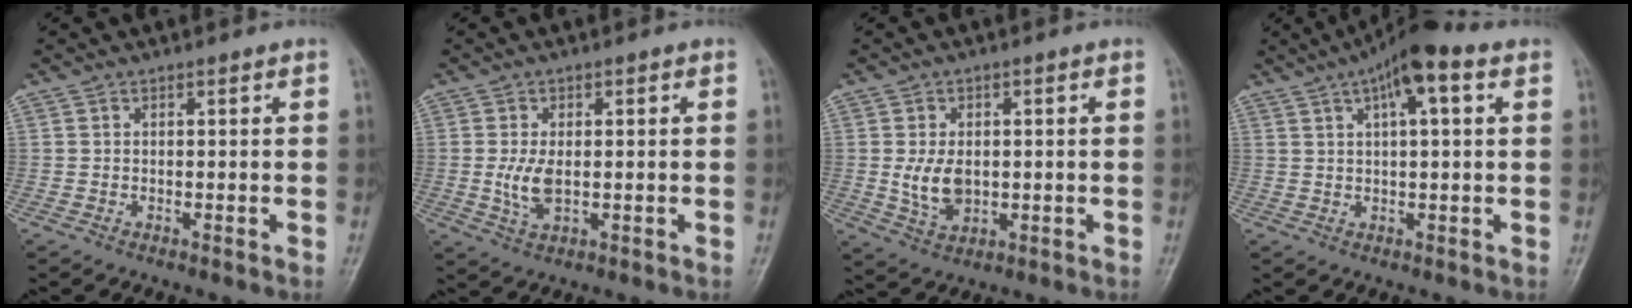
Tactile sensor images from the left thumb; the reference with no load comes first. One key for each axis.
{"total": 4.6, "fx": -0.1, "fy": 2.3, "fz": 3.9, "tx": -0.087, "ty": -0.008, "tz": 0.001}
{"total": 6.1, "fx": 0.0, "fy": 4.0, "fz": 4.6, "tx": -0.078, "ty": -0.007, "tz": 0.009}
{"total": 10.0, "fx": 4.5, "fy": 2.6, "fz": 8.5, "tx": -0.136, "ty": 0.019, "tz": 0.066}